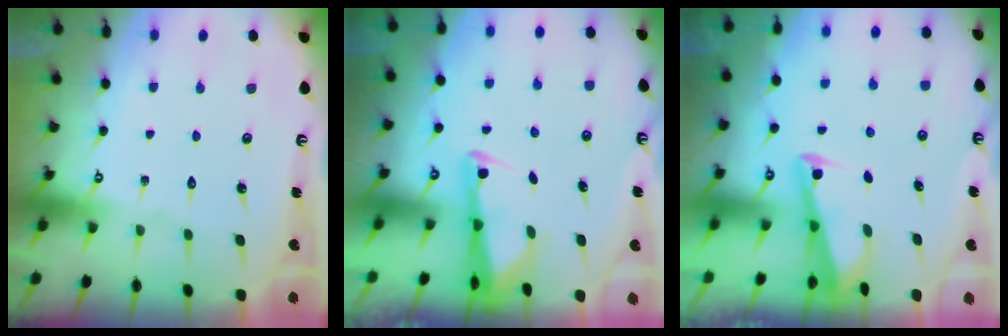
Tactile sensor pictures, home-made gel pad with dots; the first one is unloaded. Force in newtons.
{"total": 2.6, "press": 2.6, "slide": 0.5}
{"total": 2.8, "press": 2.8, "slide": 0.3}